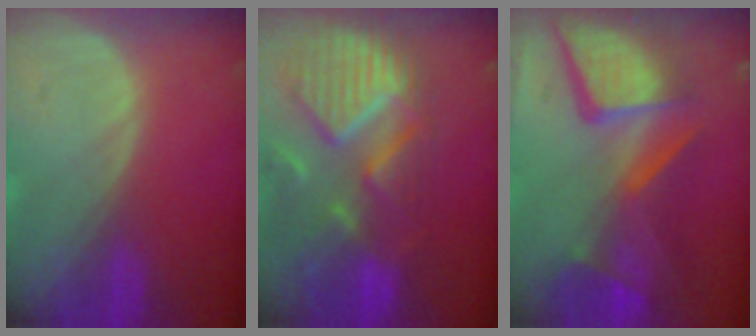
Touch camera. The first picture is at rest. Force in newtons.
{"total": 12.3, "press": 10.6, "slide": 6.2}
{"total": 13.3, "press": 11.0, "slide": 7.6}